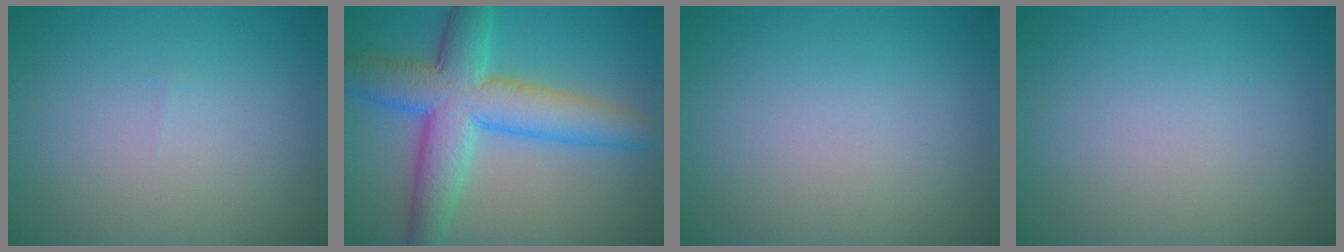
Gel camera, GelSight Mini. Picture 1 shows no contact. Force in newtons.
{"total": 8.6, "press": 8.6, "slide": 0.1}
{"total": 0.0}
{"total": 0.0}